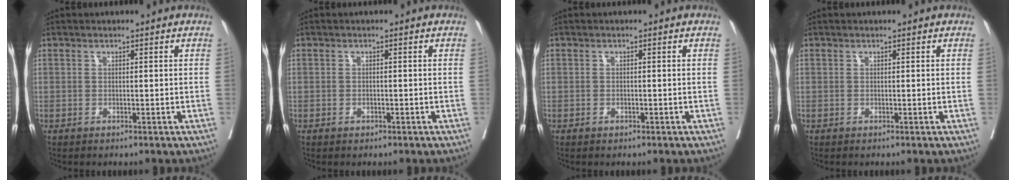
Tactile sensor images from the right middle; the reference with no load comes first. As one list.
[{"total": 0.7, "force": [-0.3, 0.4, 0.4], "torque": [-0.007, 0.001, -0.004]}, {"total": 0.5, "force": [-0.3, 0.3, 0.3], "torque": [-0.006, 0.001, -0.004]}, {"total": 0.0}]